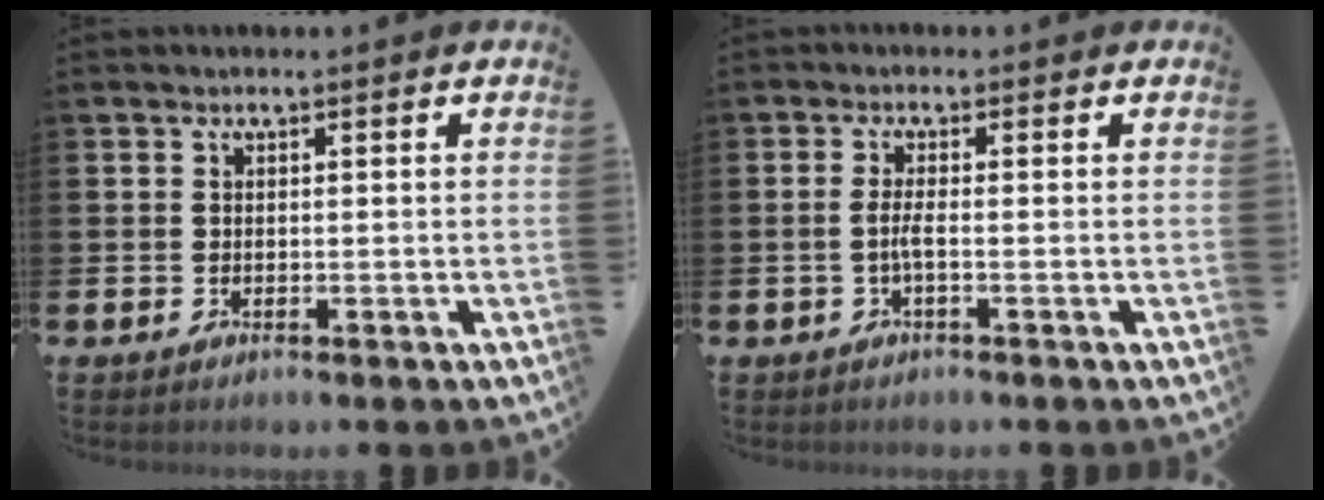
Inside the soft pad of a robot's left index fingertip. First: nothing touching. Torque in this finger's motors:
{"motor_torque": [0.09, -0.06, 0.28, 0.10]}